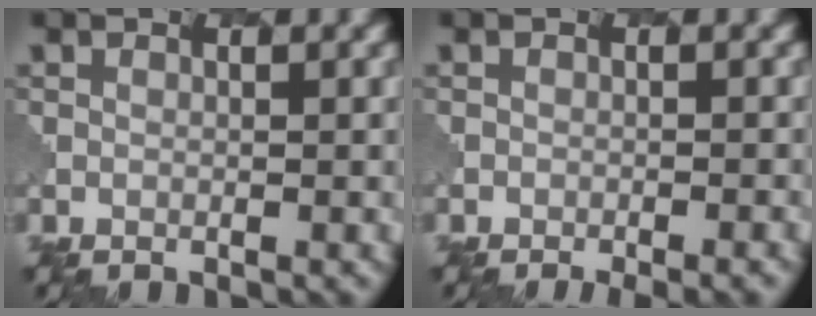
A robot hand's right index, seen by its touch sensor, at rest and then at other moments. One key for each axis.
{"total": 2.3, "fx": -1.8, "fy": 0.5, "fz": 1.3, "tx": -0.011, "ty": 0.006, "tz": -0.022}